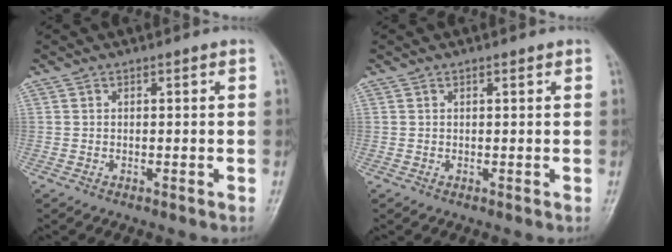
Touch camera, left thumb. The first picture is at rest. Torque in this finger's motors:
{"motor_torque": [-0.03, 0.01, -0.16, 0.17, -0.02]}